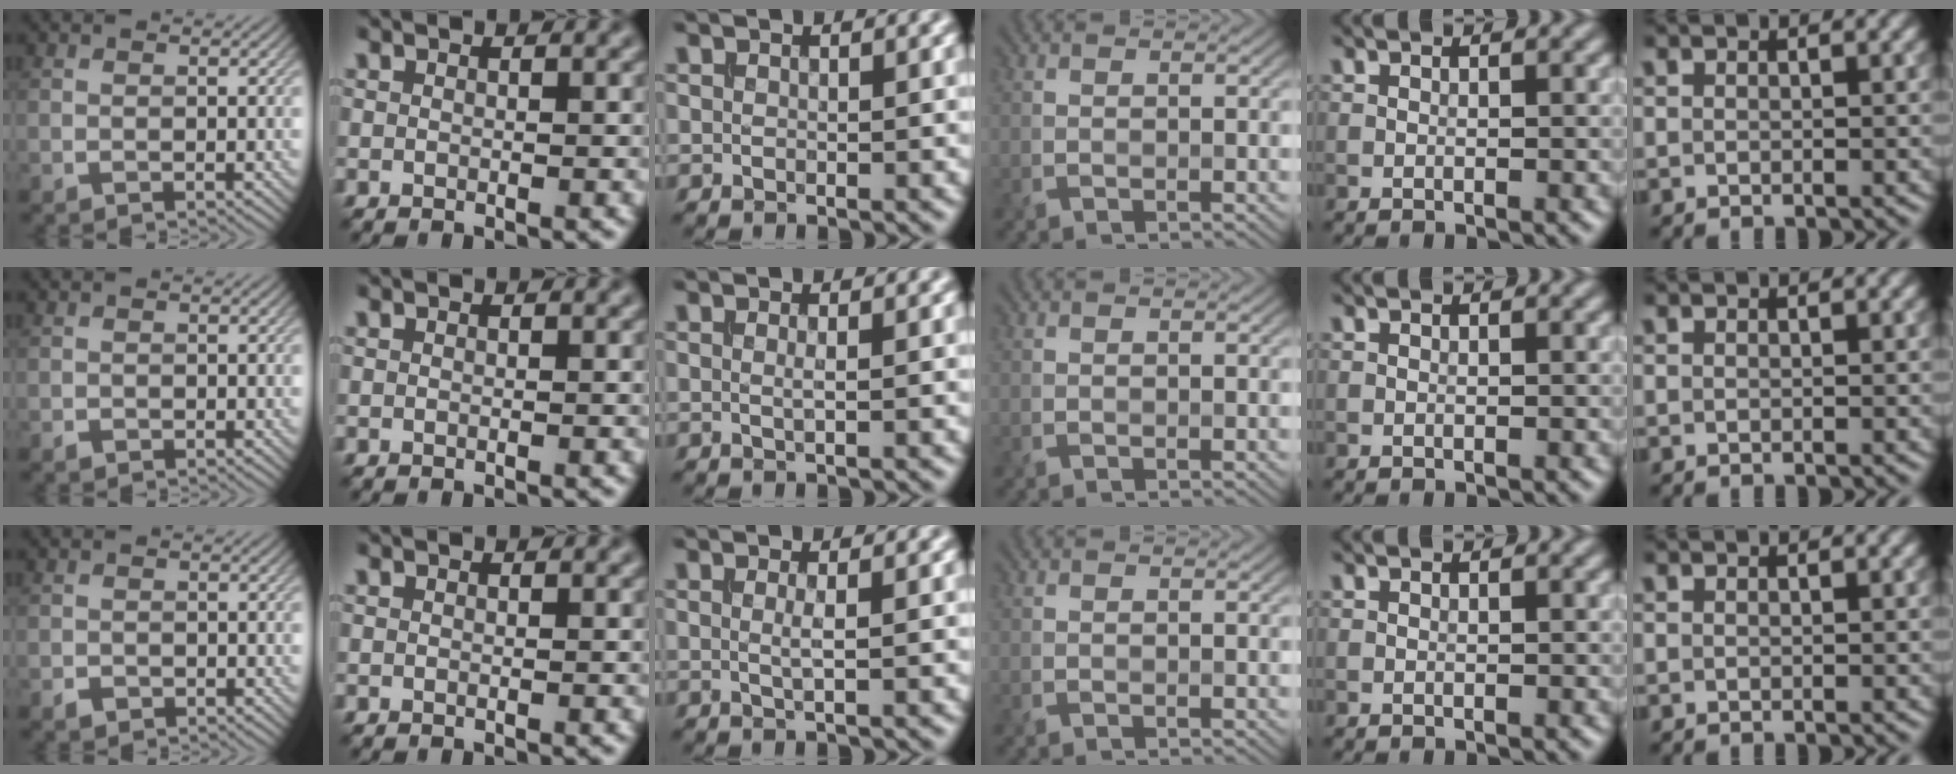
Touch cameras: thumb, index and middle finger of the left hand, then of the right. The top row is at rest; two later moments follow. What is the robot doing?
{"motion": "extract", "object": "file holder"}